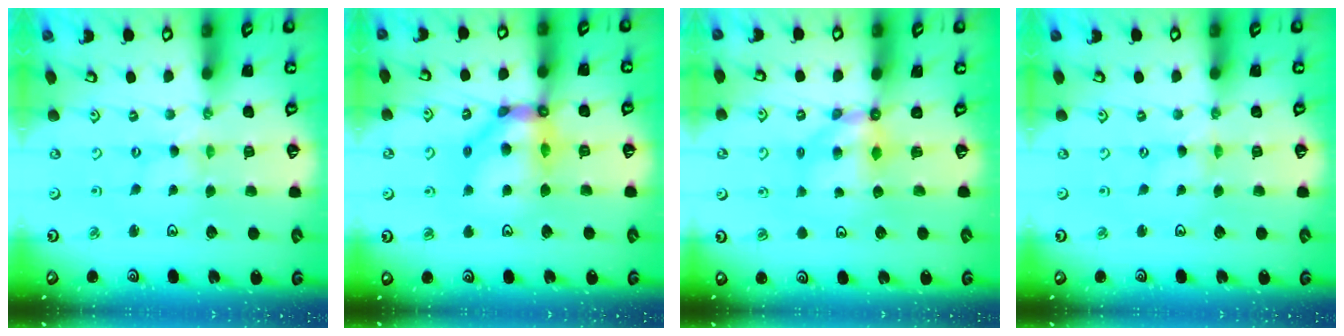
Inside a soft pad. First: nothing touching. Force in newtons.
{"total": 13.2, "press": 13.0, "slide": 2.0}
{"total": 5.4, "press": 5.4, "slide": 0.3}
{"total": 0.0}